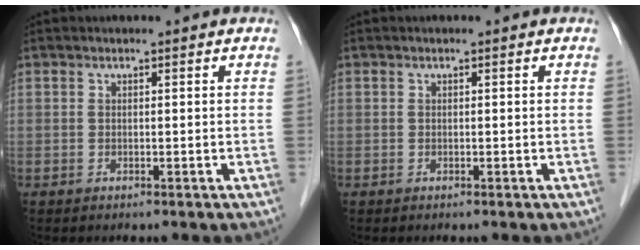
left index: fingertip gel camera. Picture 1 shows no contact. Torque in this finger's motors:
{"motor_torque": [0.01, -0.01, 0.00, 0.00]}